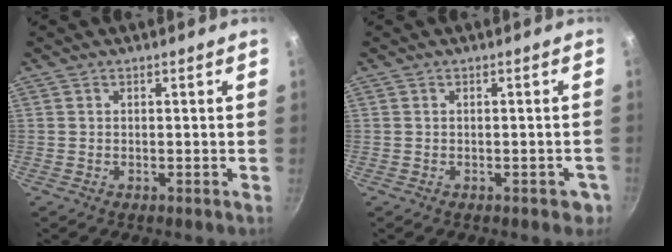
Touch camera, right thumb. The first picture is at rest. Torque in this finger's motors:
{"motor_torque": [0.54, 0.63, -0.20, 0.03, 0.11]}